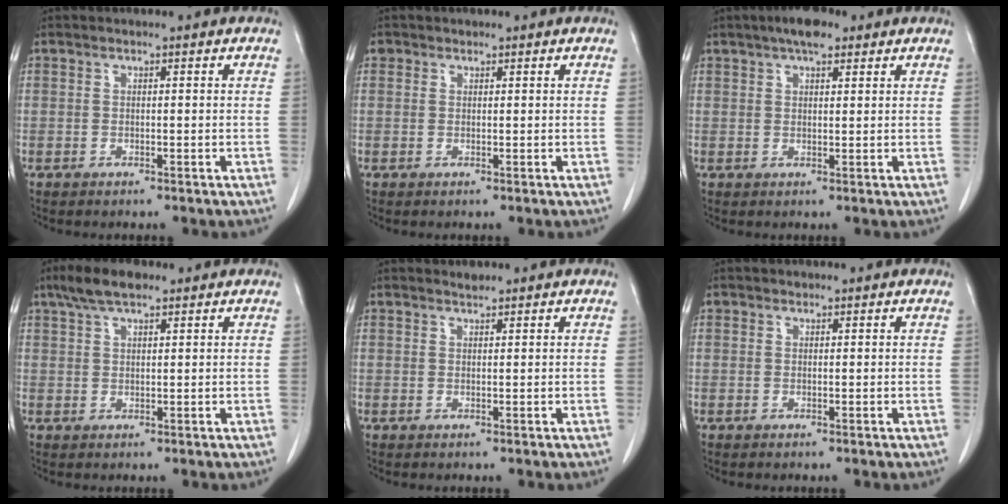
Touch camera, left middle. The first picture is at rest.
{"total": 0.9, "force": [0.6, 0.8, 0.1], "torque": [0.006, 0.003, 0.007]}
{"total": 4.6, "force": [3.1, 1.6, 3.0], "torque": [-0.055, 0.013, 0.048]}
{"total": 5.1, "force": [3.6, 1.7, 3.2], "torque": [-0.069, 0.017, 0.067]}
{"total": 0.9, "force": [0.9, 0.2, 0.1], "torque": [-0.012, -0.003, 0.017]}
{"total": 0.6, "force": [0.4, 0.4, 0.0], "torque": [-0.001, 0.002, 0.007]}